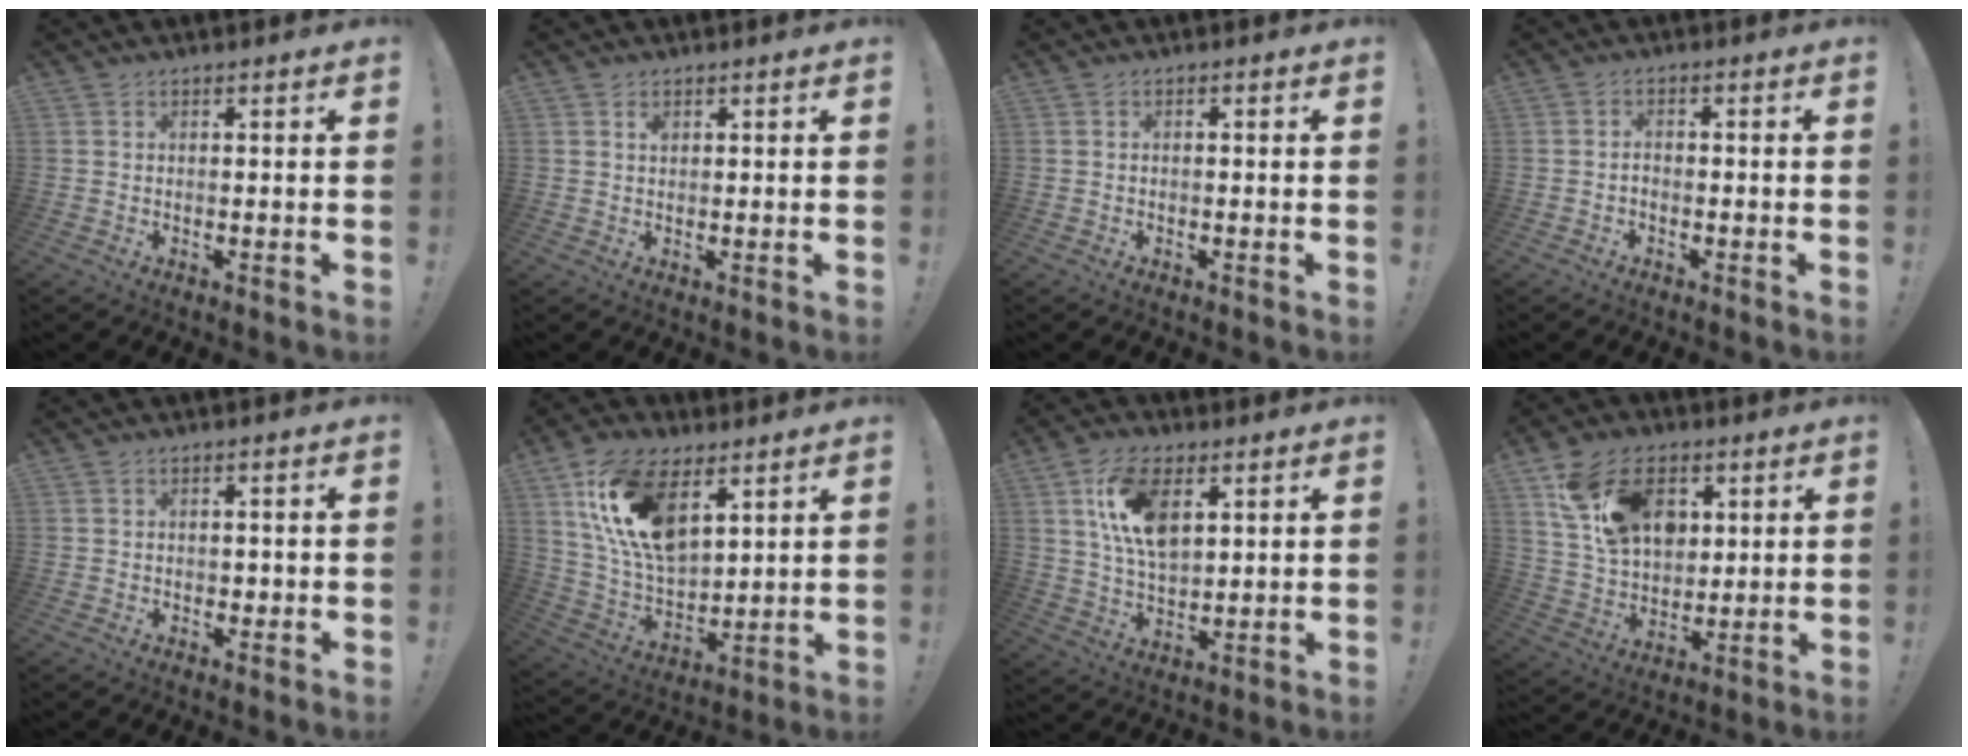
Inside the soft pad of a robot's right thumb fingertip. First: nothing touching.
{"total": 1.0, "force": [0.6, 0.7, 0.4], "torque": [0.007, -0.006, 0.008]}
{"total": 0.8, "force": [-0.7, 0.2, 0.2], "torque": [-0.005, 0.002, -0.013]}
{"total": 0.8, "force": [-0.5, 0.1, 0.5], "torque": [-0.009, 0.002, -0.009]}
{"total": 1.0, "force": [0.0, 1.0, 0.4], "torque": [0.002, -0.001, -0.002]}
{"total": 19.0, "force": [9.2, 10.7, 12.7], "torque": [-0.265, -0.041, 0.168]}
{"total": 13.9, "force": [5.4, 7.8, 10.2], "torque": [-0.199, -0.008, 0.097]}
{"total": 18.0, "force": [7.9, 12.5, 10.3], "torque": [-0.175, -0.024, 0.151]}